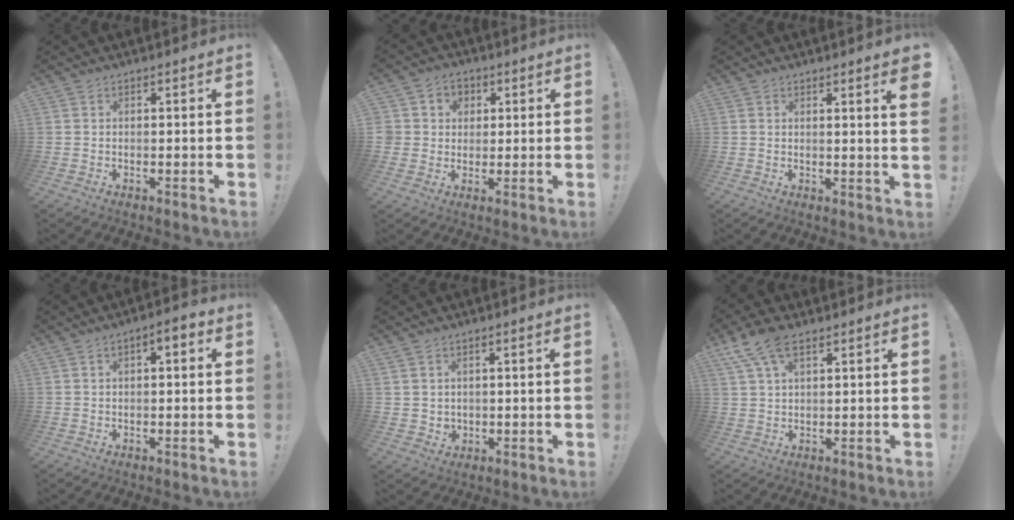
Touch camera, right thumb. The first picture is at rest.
{"total": 6.1, "force": [0.9, 5.9, 1.0], "torque": [-0.013, 0.000, 0.022]}
{"total": 3.1, "force": [1.8, -0.3, 2.5], "torque": [-0.028, -0.013, 0.027]}
{"total": 3.5, "force": [0.1, 1.6, 3.1], "torque": [-0.046, 0.009, -0.002]}
{"total": 3.4, "force": [1.8, 2.8, 0.5], "torque": [-0.003, -0.013, 0.035]}
{"total": 8.5, "force": [4.8, 3.9, 5.7], "torque": [-0.109, -0.007, 0.094]}